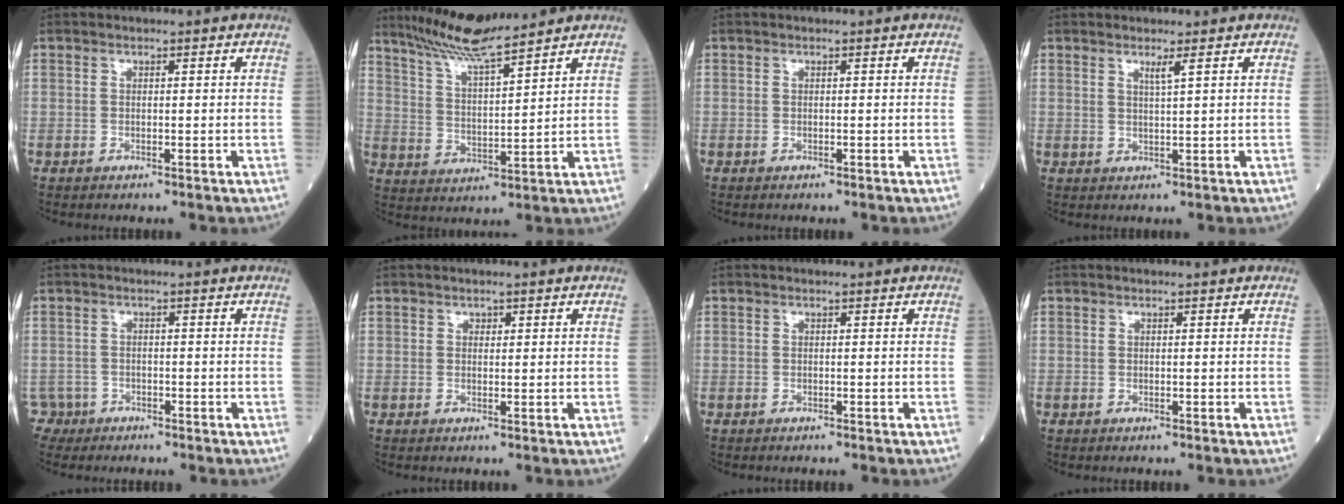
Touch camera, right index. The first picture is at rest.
{"total": 9.4, "force": [8.4, -0.3, 4.3], "torque": [-0.091, -0.002, 0.159]}
{"total": 0.0}
{"total": 1.3, "force": [0.8, -0.4, 0.9], "torque": [-0.025, -0.009, 0.016]}
{"total": 3.4, "force": [-2.5, 2.2, -0.7], "torque": [0.010, 0.004, -0.048]}
{"total": 0.8, "force": [0.4, 0.6, 0.4], "torque": [-0.007, 0.001, 0.005]}
{"total": 0.8, "force": [-0.7, 0.2, 0.4], "torque": [-0.012, -0.003, -0.009]}
{"total": 0.0}